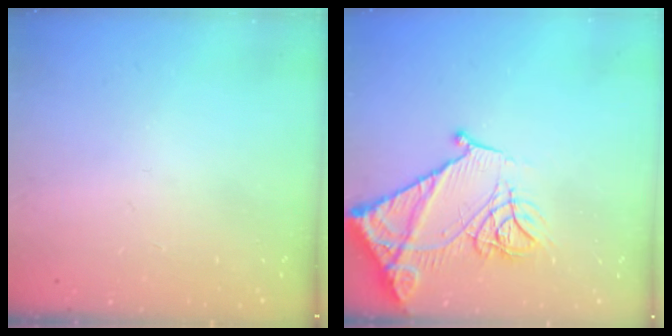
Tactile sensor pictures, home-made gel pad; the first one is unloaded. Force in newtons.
{"total": 19.3, "press": 19.2, "slide": 2.1}